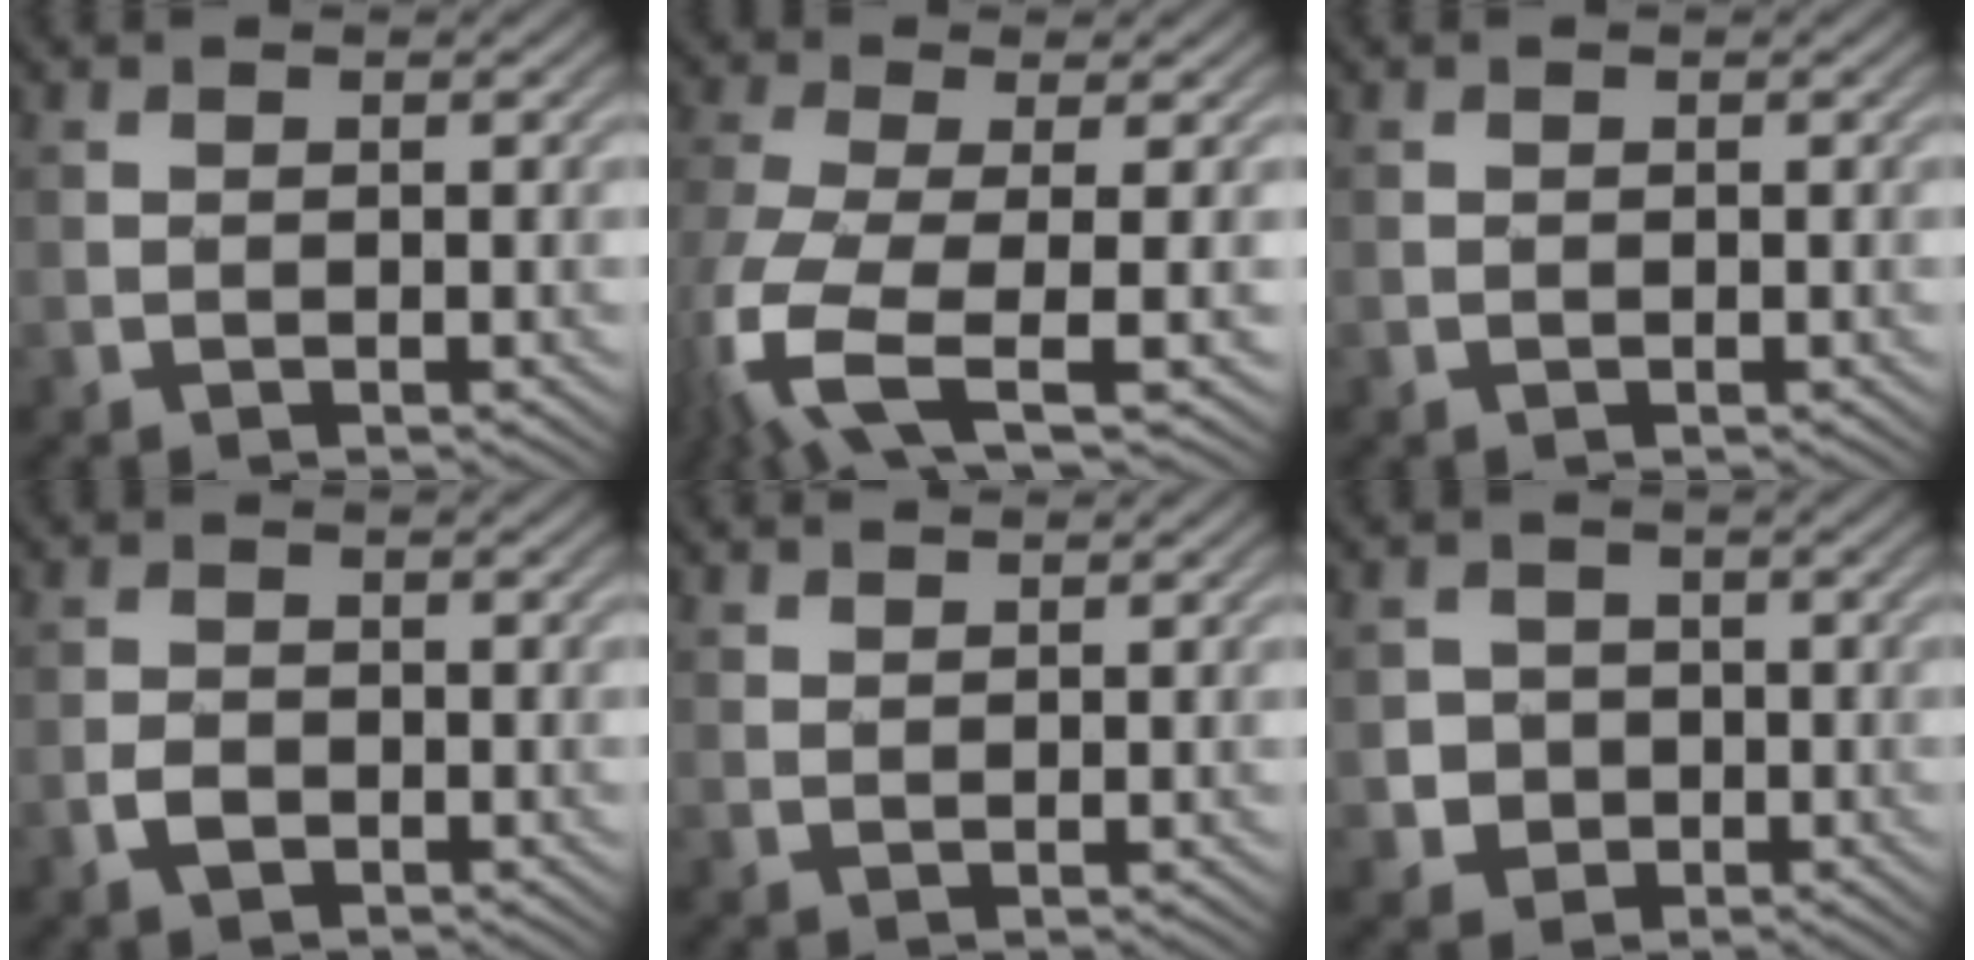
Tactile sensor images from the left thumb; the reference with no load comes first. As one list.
[{"total": 9.4, "force": [-3.6, 3.0, 8.1], "torque": [-0.186, -0.016, -0.079]}, {"total": 0.0}, {"total": 2.1, "force": [-1.0, 1.3, 1.3], "torque": [-0.025, 0.000, -0.021]}, {"total": 1.4, "force": [1.4, 0.2, 0.4], "torque": [-0.014, 0.000, 0.030]}, {"total": 3.8, "force": [-0.5, 3.7, 0.8], "torque": [-0.015, -0.002, -0.025]}]